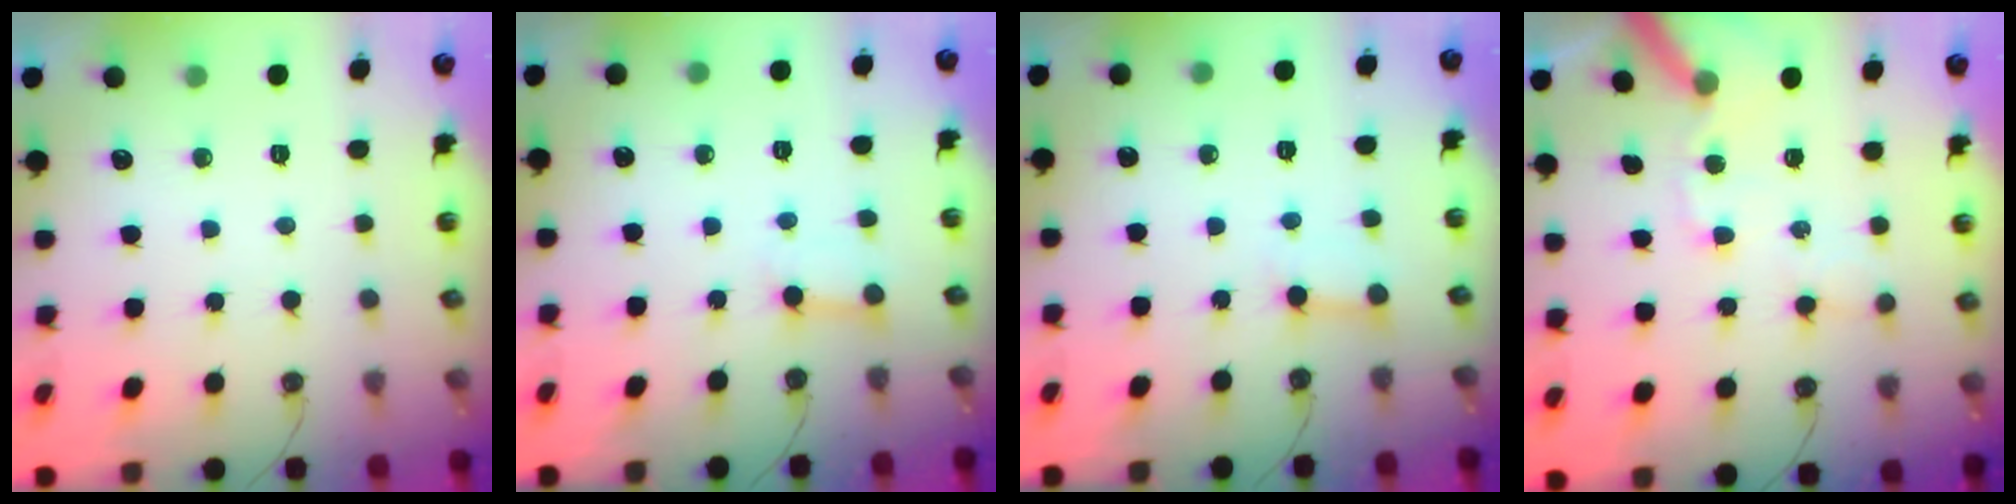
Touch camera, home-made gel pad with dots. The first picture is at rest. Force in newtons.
{"total": 3.4, "press": 3.3, "slide": 0.5}
{"total": 3.2, "press": 3.2, "slide": 0.3}
{"total": 11.1, "press": 11.0, "slide": 1.5}